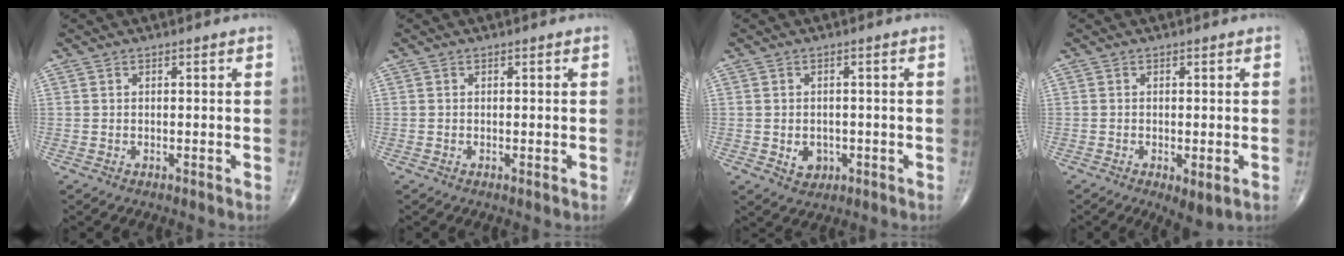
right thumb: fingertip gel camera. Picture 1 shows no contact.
{"total": 0.0}
{"total": 3.3, "force": [-0.8, 2.7, 1.7], "torque": [-0.013, 0.003, -0.001]}
{"total": 4.0, "force": [-1.3, 1.5, 3.4], "torque": [-0.055, -0.008, -0.014]}